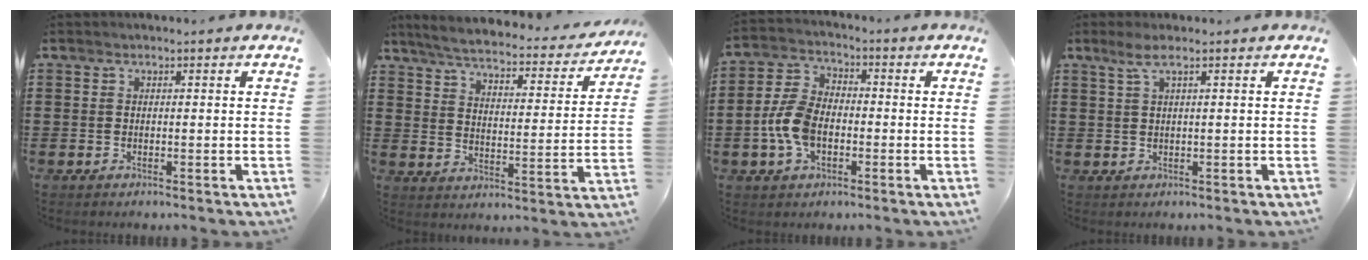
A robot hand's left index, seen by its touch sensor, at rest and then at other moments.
{"total": 4.8, "force": [4.5, 0.1, 1.8], "torque": [-0.059, -0.031, 0.071]}
{"total": 7.7, "force": [-1.9, 4.8, 5.8], "torque": [-0.148, 0.001, -0.044]}
{"total": 2.1, "force": [0.9, 0.0, 1.9], "torque": [-0.041, -0.001, 0.016]}